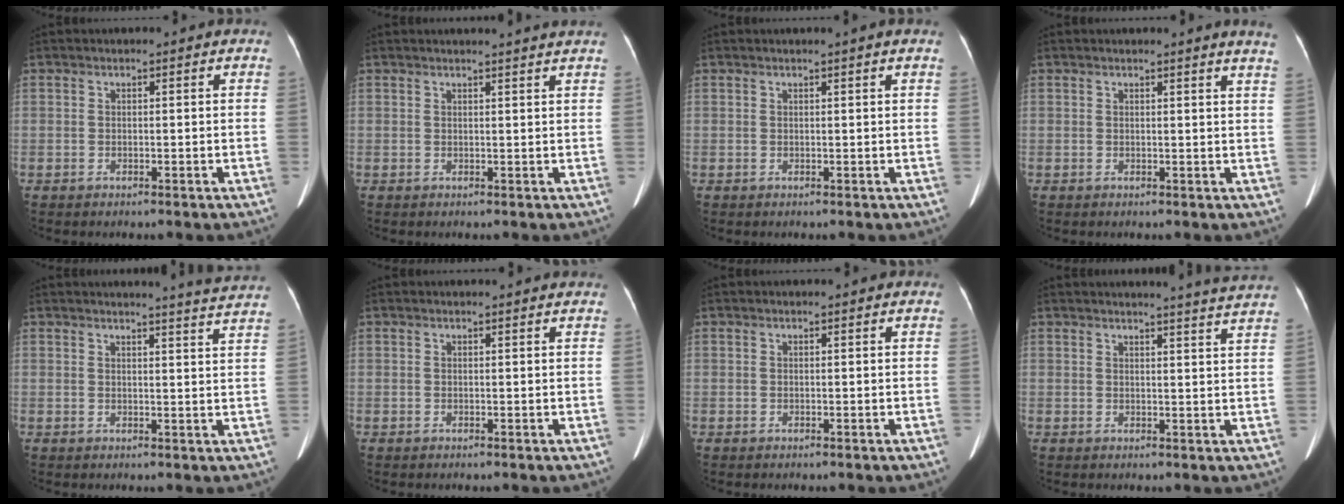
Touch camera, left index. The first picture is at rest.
{"total": 4.3, "force": [4.0, -0.8, 1.4], "torque": [-0.016, 0.004, 0.037]}
{"total": 0.7, "force": [0.5, -0.3, 0.5], "torque": [-0.014, -0.002, 0.013]}
{"total": 3.7, "force": [3.3, -0.7, 1.6], "torque": [-0.018, -0.013, 0.018]}
{"total": 7.0, "force": [6.7, -1.5, 1.3], "torque": [-0.026, -0.031, 0.065]}
{"total": 1.1, "force": [1.0, -0.1, 0.2], "torque": [-0.010, 0.004, 0.012]}
{"total": 0.7, "force": [0.6, 0.1, 0.3], "torque": [-0.006, 0.004, 0.006]}
{"total": 8.4, "force": [8.0, -1.5, 2.0], "torque": [-0.027, -0.031, 0.077]}